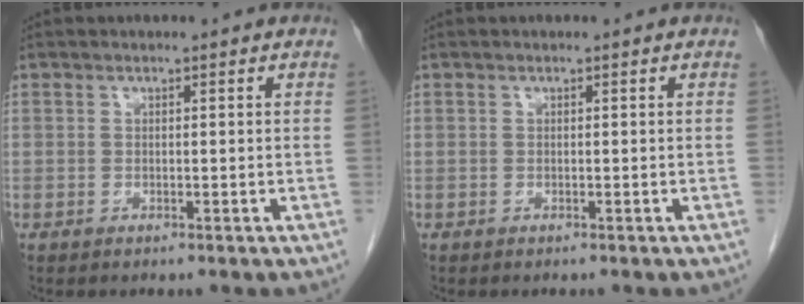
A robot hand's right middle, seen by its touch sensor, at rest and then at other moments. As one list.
[{"total": 0.0}]